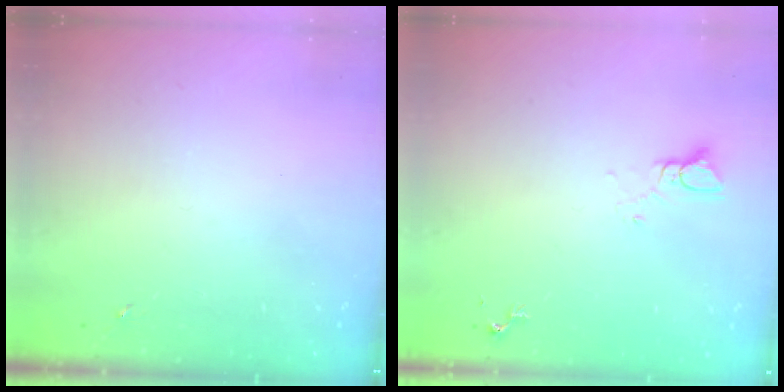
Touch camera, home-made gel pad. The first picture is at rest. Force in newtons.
{"total": 3.0, "press": 3.0, "slide": 0.2}